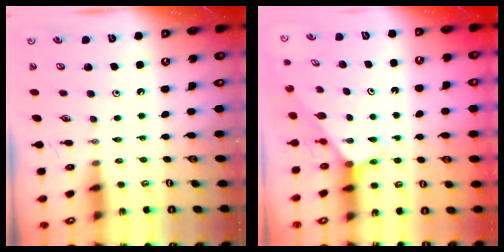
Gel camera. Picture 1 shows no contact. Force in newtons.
{"total": 2.6, "press": 2.6, "slide": 0.2}